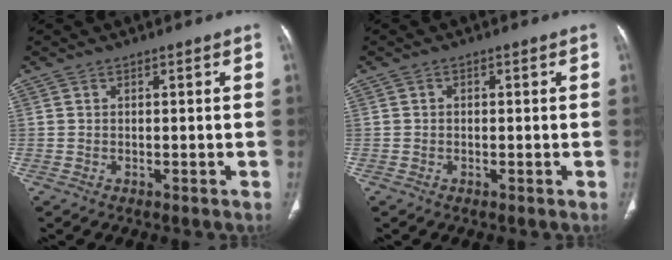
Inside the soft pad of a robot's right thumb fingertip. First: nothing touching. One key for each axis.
{"total": 0.6, "fx": 0.0, "fy": 0.5, "fz": 0.3, "tx": 0.000, "ty": 0.002, "tz": -0.002}